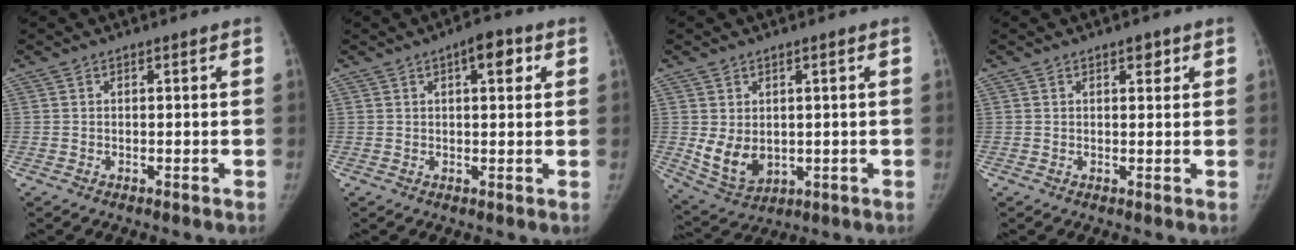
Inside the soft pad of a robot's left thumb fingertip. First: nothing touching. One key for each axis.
{"total": 5.3, "fx": 2.2, "fy": 2.1, "fz": 4.3, "tx": -0.046, "ty": -0.002, "tz": 0.025}
{"total": 7.3, "fx": 0.2, "fy": 5.4, "fz": 4.9, "tx": -0.073, "ty": -0.017, "tz": 0.026}
{"total": 2.1, "fx": 1.3, "fy": 1.1, "fz": 1.3, "tx": -0.008, "ty": -0.005, "tz": 0.016}